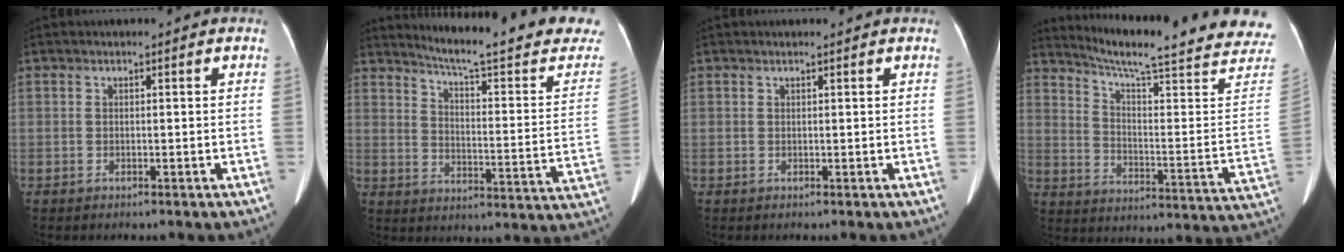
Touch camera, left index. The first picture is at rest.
{"total": 23.7, "force": [21.7, 1.3, 9.4], "torque": [-0.128, -0.097, 0.262]}
{"total": 1.5, "force": [1.4, 0.1, 0.5], "torque": [-0.013, 0.013, 0.017]}
{"total": 26.2, "force": [23.4, 0.4, 11.8], "torque": [-0.182, -0.099, 0.294]}